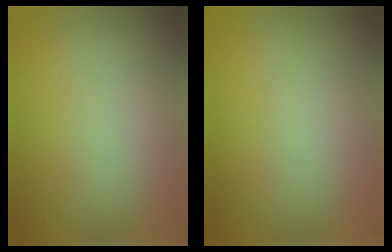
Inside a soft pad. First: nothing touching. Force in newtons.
{"total": 0.0}